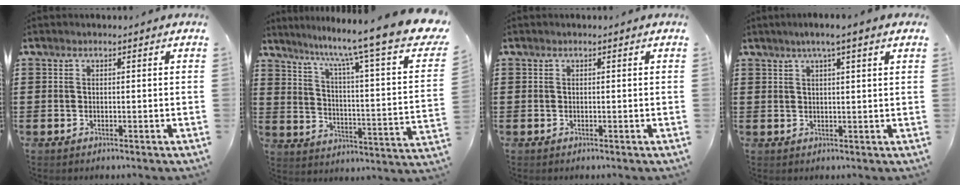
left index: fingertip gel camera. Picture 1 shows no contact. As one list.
[{"total": 11.3, "force": [9.1, -0.5, 6.8], "torque": [-0.139, -0.077, 0.135]}, {"total": 0.0}, {"total": 2.9, "force": [1.8, -0.3, 2.2], "torque": [-0.046, 0.001, 0.031]}]